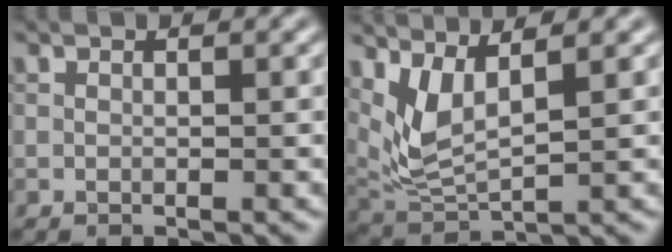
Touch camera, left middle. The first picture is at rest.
{"total": 3.8, "force": [2.0, 1.2, 3.0], "torque": [-0.079, -0.009, 0.052]}